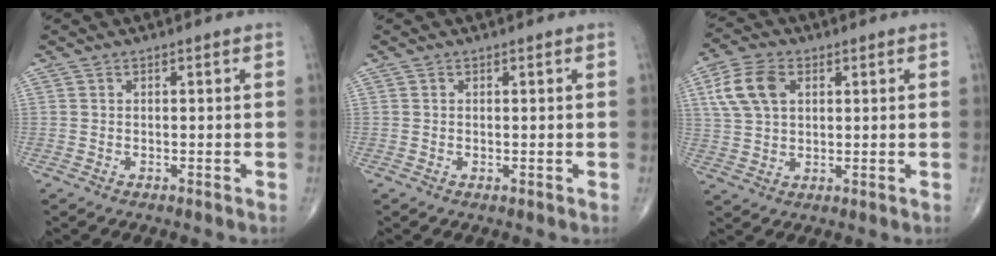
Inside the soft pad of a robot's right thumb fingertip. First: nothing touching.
{"total": 0.0}
{"total": 9.2, "force": [3.0, 6.0, 6.4], "torque": [-0.126, 0.005, 0.056]}